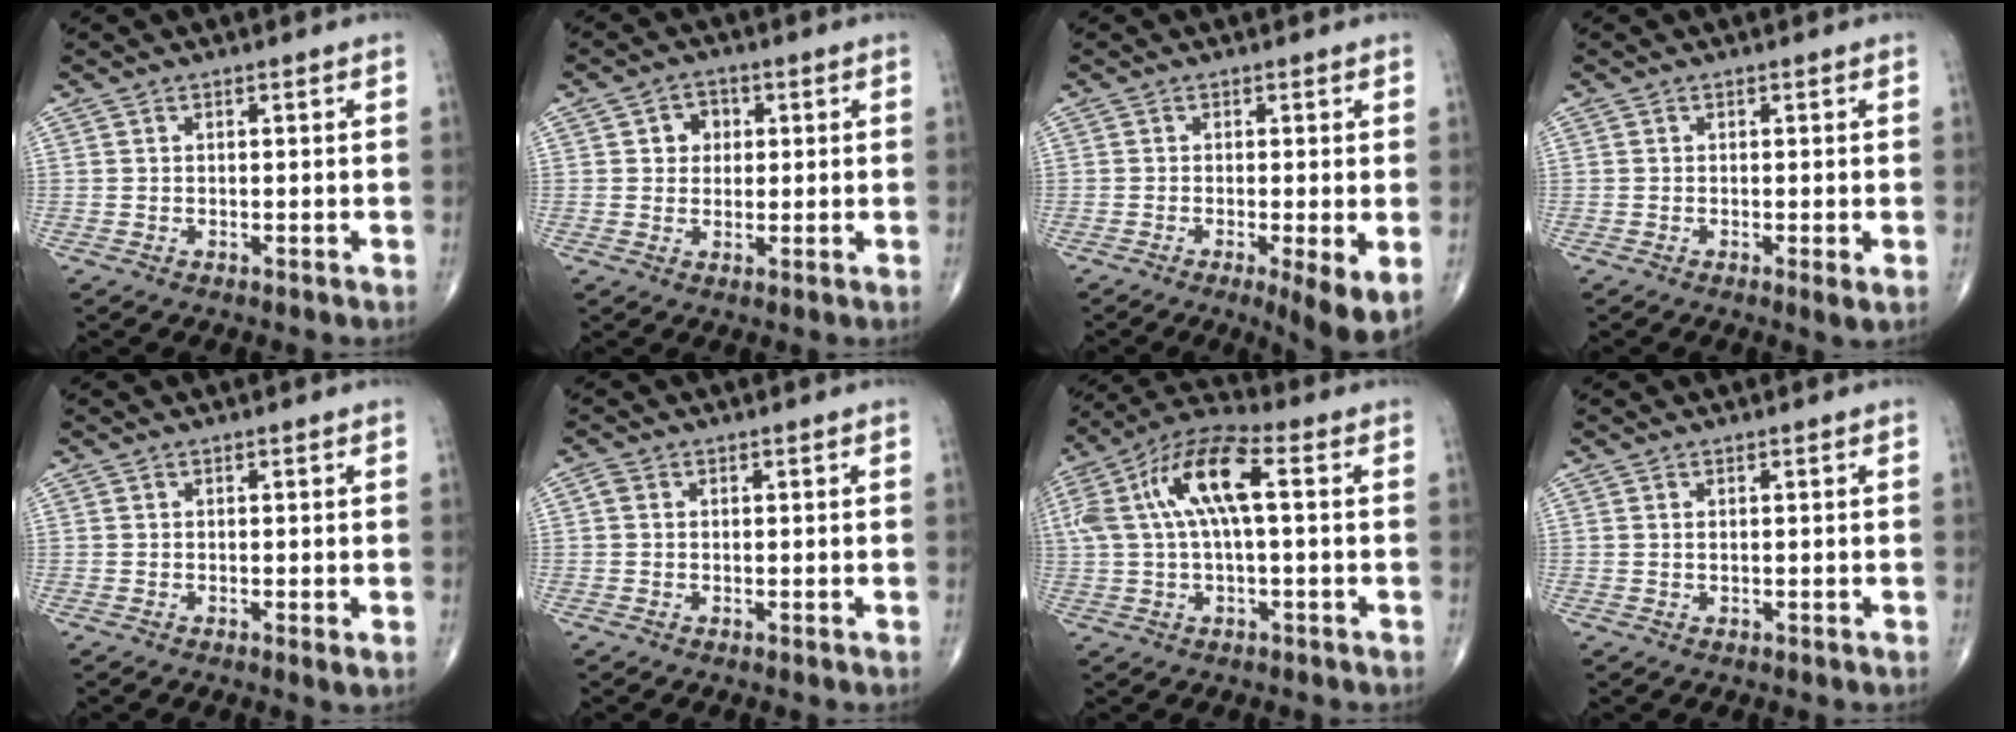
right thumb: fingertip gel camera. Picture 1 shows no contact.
{"total": 4.2, "force": [0.9, 3.6, 1.9], "torque": [-0.001, 0.003, 0.010]}
{"total": 6.6, "force": [-1.6, 1.3, 6.3], "torque": [-0.102, -0.021, -0.028]}
{"total": 1.6, "force": [-0.3, 0.2, 1.6], "torque": [-0.034, -0.009, -0.009]}
{"total": 1.0, "force": [-0.1, 0.1, 1.0], "torque": [-0.018, -0.005, -0.004]}
{"total": 1.3, "force": [0.2, 1.1, 0.7], "torque": [-0.011, 0.004, 0.001]}
{"total": 14.9, "force": [2.5, 5.4, 13.6], "torque": [-0.288, 0.045, 0.041]}
{"total": 0.0}